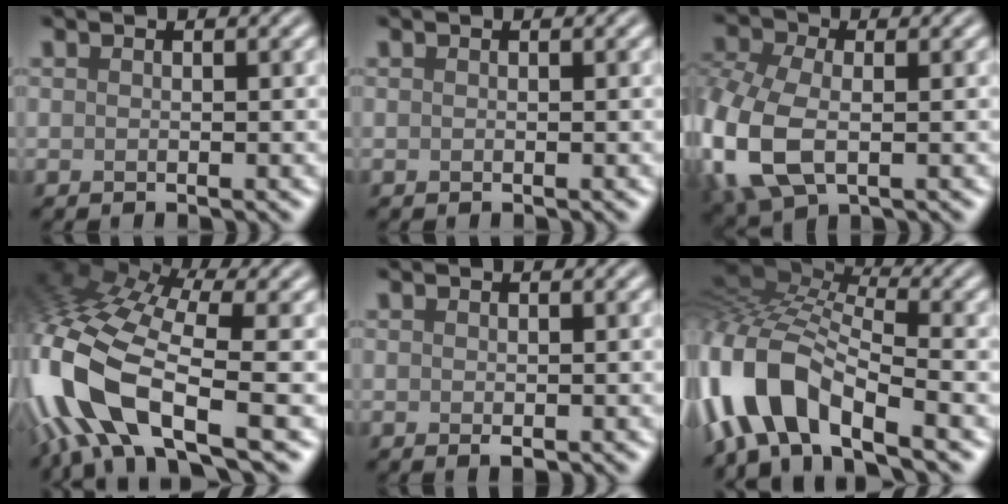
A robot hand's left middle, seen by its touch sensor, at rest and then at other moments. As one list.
[{"total": 0.0}, {"total": 9.7, "force": [-1.4, 6.4, 7.0], "torque": [-0.193, -0.017, -0.025]}, {"total": 14.0, "force": [-3.3, 6.4, 12.0], "torque": [-0.283, -0.002, -0.067]}, {"total": 0.6, "force": [-0.2, 0.3, 0.5], "torque": [-0.009, -0.003, 0.000]}, {"total": 10.6, "force": [-4.4, 5.0, 8.3], "torque": [-0.158, 0.018, -0.100]}]